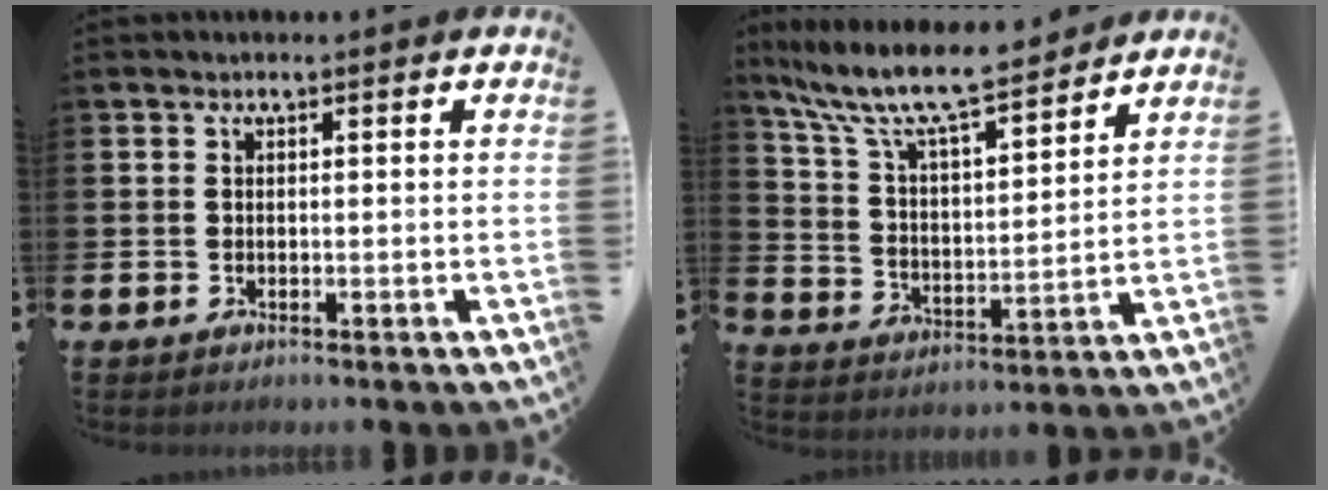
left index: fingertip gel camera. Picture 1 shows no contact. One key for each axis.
{"total": 10.3, "fx": 9.3, "fy": 1.5, "fz": 4.3, "tx": -0.128, "ty": -0.056, "tz": 0.161}